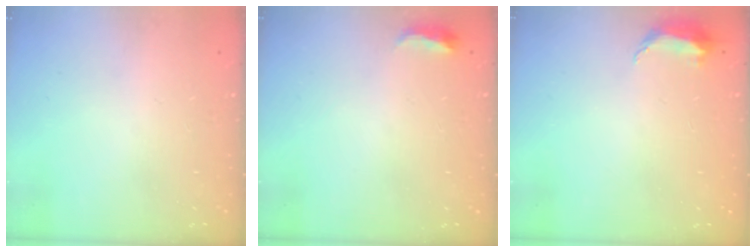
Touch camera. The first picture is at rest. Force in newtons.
{"total": 3.9, "press": 3.8, "slide": 0.9}
{"total": 6.3, "press": 6.2, "slide": 1.2}